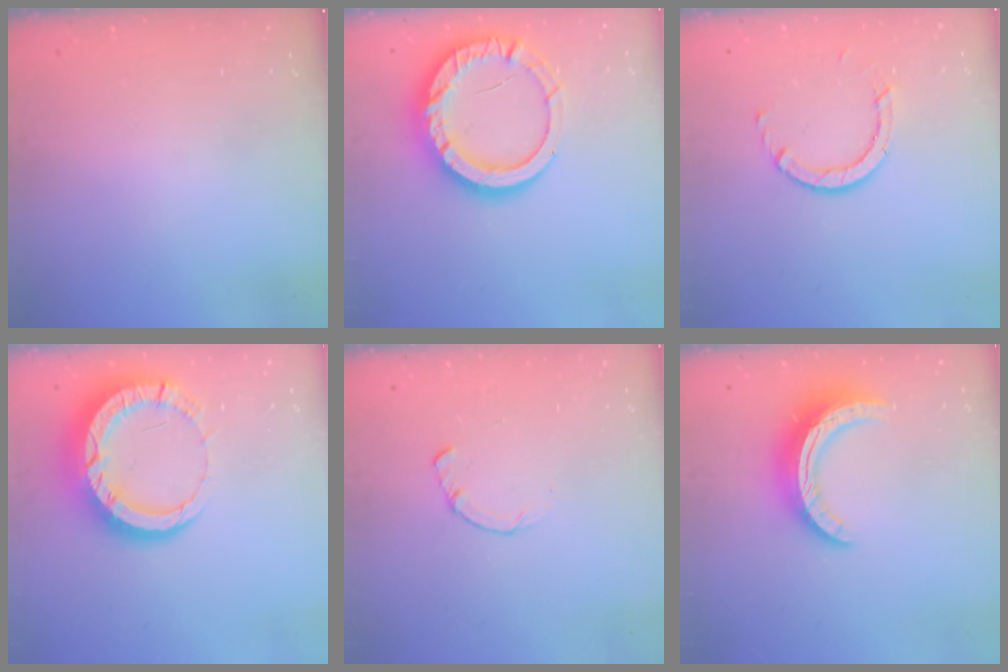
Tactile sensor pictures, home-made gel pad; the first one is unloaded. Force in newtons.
{"total": 16.9, "press": 16.8, "slide": 1.5}
{"total": 3.1, "press": 3.1, "slide": 0.1}
{"total": 13.4, "press": 13.3, "slide": 1.4}
{"total": 1.7, "press": 1.7, "slide": 0.2}
{"total": 13.2, "press": 13.2, "slide": 0.3}